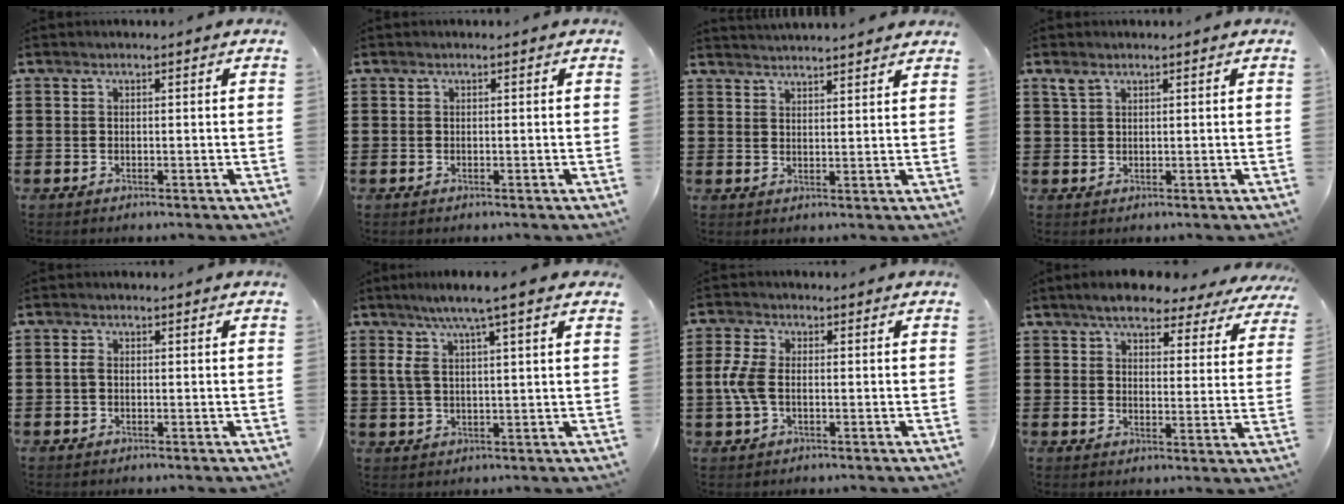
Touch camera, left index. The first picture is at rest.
{"total": 0.0}
{"total": 2.8, "force": [2.8, -0.4, 0.0], "torque": [-0.007, -0.011, 0.052]}
{"total": 1.6, "force": [0.9, 0.8, 1.1], "torque": [-0.027, 0.005, 0.017]}
{"total": 1.5, "force": [-0.1, 0.8, 1.2], "torque": [-0.027, 0.002, -0.002]}
{"total": 6.4, "force": [3.7, 0.6, 5.2], "torque": [-0.110, 0.000, 0.061]}
{"total": 4.9, "force": [-0.4, 2.8, 4.0], "torque": [-0.105, -0.002, -0.015]}
{"total": 6.2, "force": [5.5, 1.6, 2.3], "torque": [-0.061, -0.018, 0.097]}